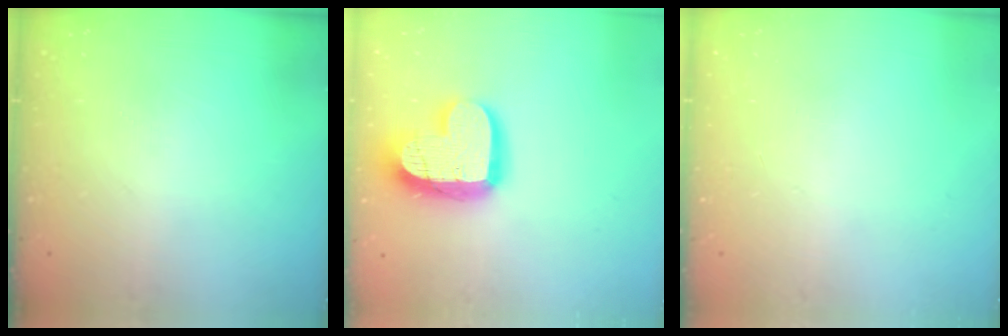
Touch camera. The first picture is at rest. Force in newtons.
{"total": 17.1, "press": 17.0, "slide": 1.6}
{"total": 0.0}